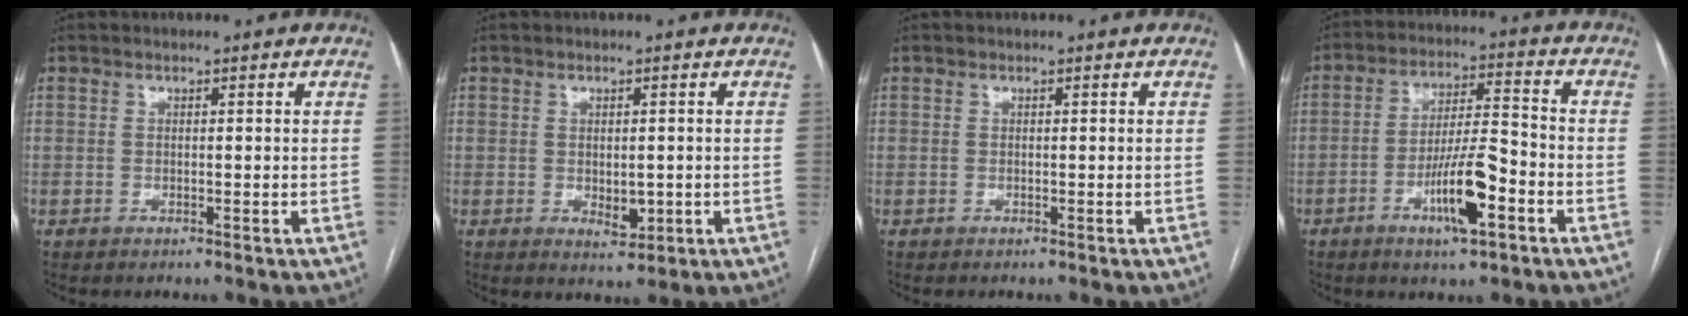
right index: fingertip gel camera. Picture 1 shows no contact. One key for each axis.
{"total": 3.1, "fx": -0.4, "fy": 1.9, "fz": 2.5, "tx": -0.040, "ty": -0.004, "tz": 0.004}
{"total": 0.0}
{"total": 10.1, "fx": -4.5, "fy": 1.6, "fz": 8.9, "tx": -0.167, "ty": -0.001, "tz": -0.076}